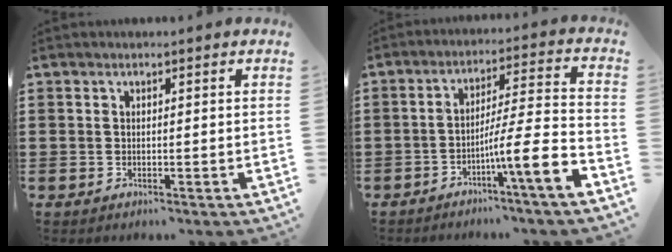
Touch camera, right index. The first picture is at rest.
{"total": 9.5, "force": [-4.8, 0.1, 8.1], "torque": [-0.131, -0.019, -0.092]}